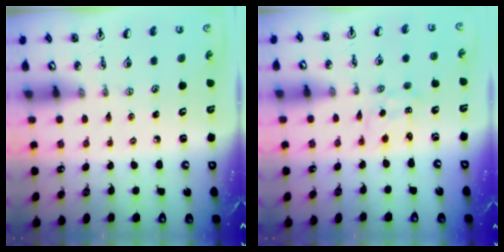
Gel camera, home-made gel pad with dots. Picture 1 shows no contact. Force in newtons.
{"total": 0.9, "press": 0.7, "slide": 0.5}